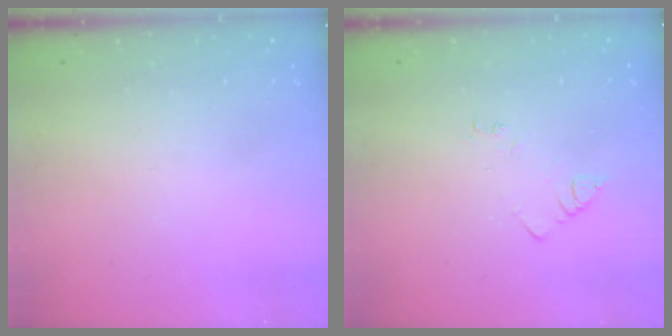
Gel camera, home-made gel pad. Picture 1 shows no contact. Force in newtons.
{"total": 2.7, "press": 2.7, "slide": 0.4}